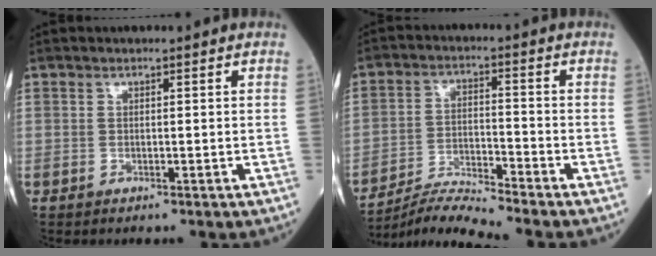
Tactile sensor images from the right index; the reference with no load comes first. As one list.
[{"total": 6.9, "force": [-6.5, -2.2, 0.8], "torque": [-0.025, -0.010, -0.123]}]